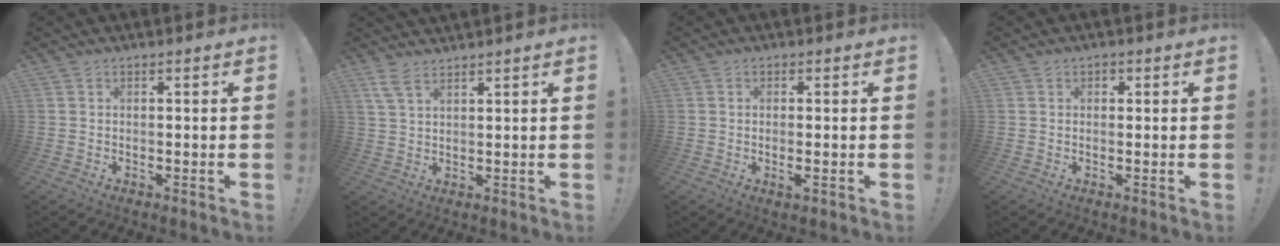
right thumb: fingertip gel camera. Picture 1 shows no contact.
{"total": 4.7, "force": [3.7, 1.2, 2.5], "torque": [-0.047, -0.016, 0.070]}
{"total": 2.3, "force": [-0.3, 0.3, 2.3], "torque": [-0.028, -0.004, -0.006]}
{"total": 1.2, "force": [0.1, 1.1, 0.4], "torque": [-0.001, 0.001, -0.001]}